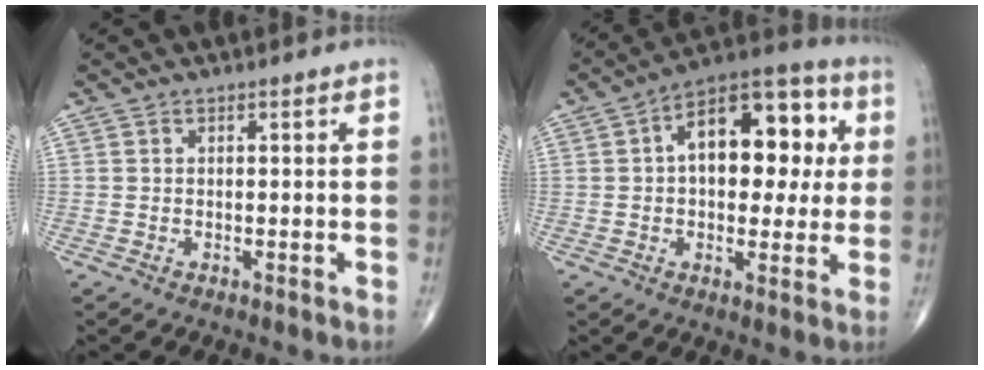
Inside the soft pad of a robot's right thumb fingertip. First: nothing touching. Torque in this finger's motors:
{"motor_torque": [0.62, 3.51, 1.65, 0.39, 0.14]}